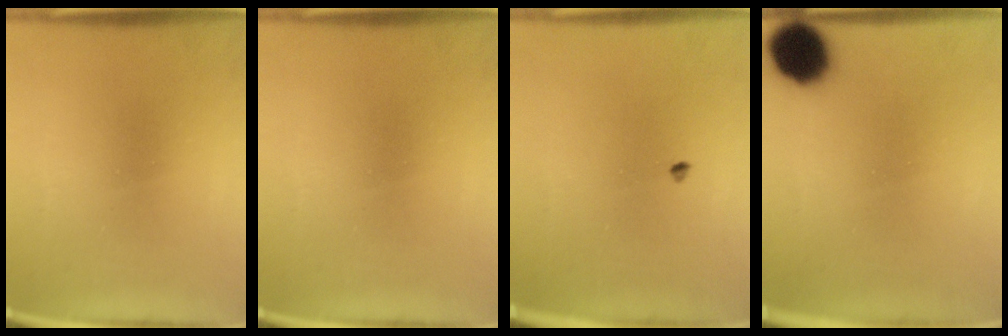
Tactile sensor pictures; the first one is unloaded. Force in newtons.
{"total": 0.0}
{"total": 0.7}
{"total": 9.7}